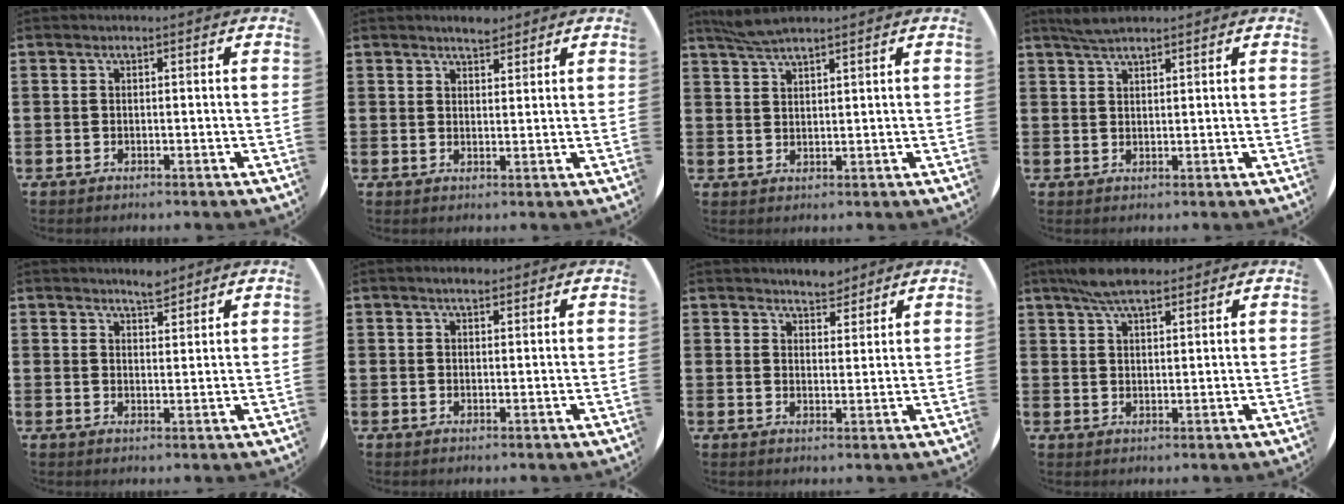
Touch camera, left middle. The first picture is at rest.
{"total": 2.4, "force": [2.3, 0.5, 0.4], "torque": [-0.011, 0.000, 0.043]}
{"total": 3.6, "force": [3.3, 0.2, 1.5], "torque": [-0.035, -0.001, 0.059]}
{"total": 2.8, "force": [2.4, 0.5, 1.3], "torque": [-0.029, 0.006, 0.044]}
{"total": 3.0, "force": [2.9, 0.4, 0.5], "torque": [-0.015, -0.005, 0.054]}
{"total": 1.8, "force": [1.5, 0.6, 0.9], "torque": [-0.010, 0.001, 0.025]}
{"total": 3.8, "force": [3.7, 1.0, 0.2], "torque": [-0.002, -0.013, 0.067]}
{"total": 5.5, "force": [4.6, 1.4, 2.7], "torque": [-0.063, -0.003, 0.083]}